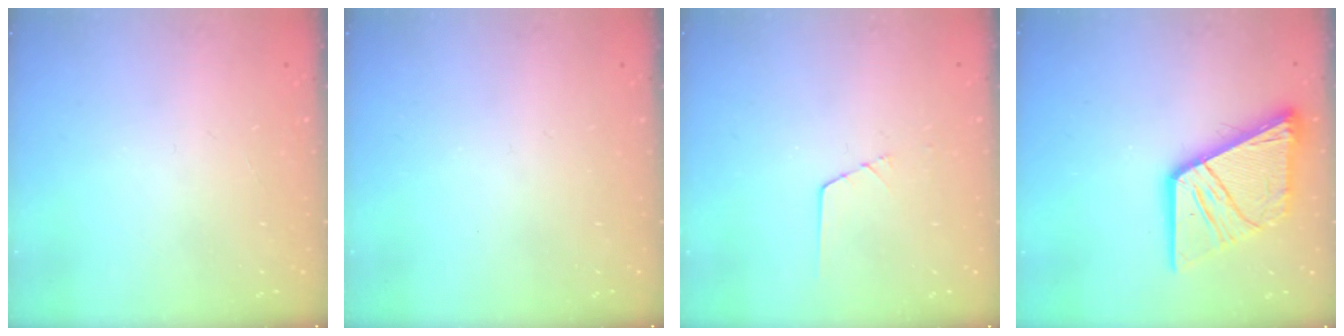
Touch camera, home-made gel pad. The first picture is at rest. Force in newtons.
{"total": 0.0}
{"total": 1.3, "press": 1.3, "slide": 0.2}
{"total": 18.9, "press": 18.7, "slide": 2.1}